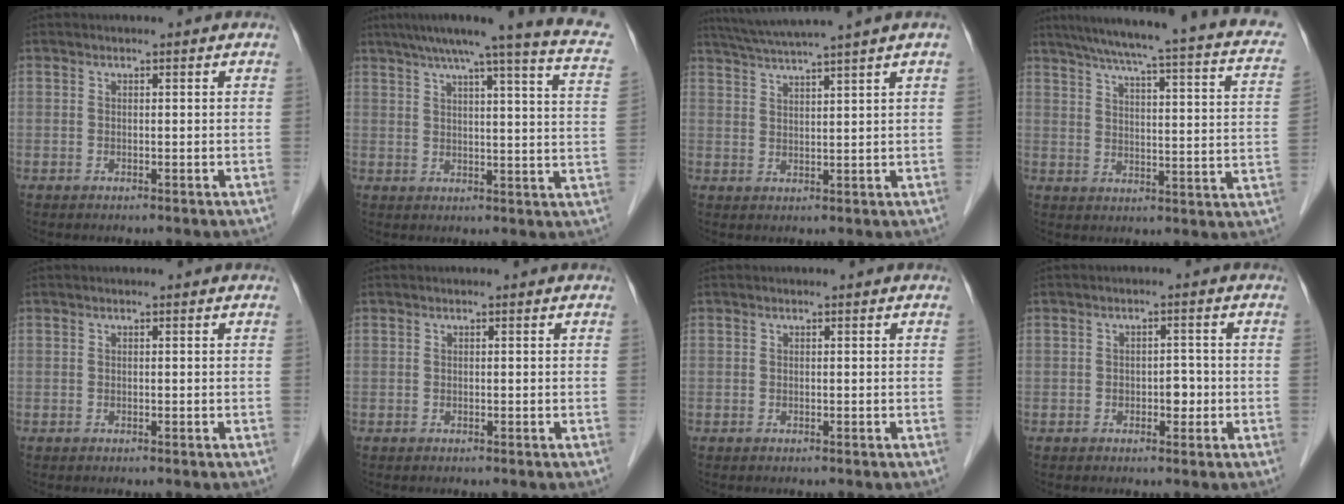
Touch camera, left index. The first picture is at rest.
{"total": 18.3, "force": [13.7, 0.1, 12.2], "torque": [-0.177, -0.002, 0.158]}
{"total": 8.4, "force": [6.9, -1.8, 4.5], "torque": [-0.076, 0.019, 0.110]}
{"total": 24.1, "force": [18.6, 2.4, 15.1], "torque": [-0.221, -0.008, 0.216]}
{"total": 0.0}
{"total": 0.0}
{"total": 0.0}
{"total": 2.3, "force": [-0.7, 1.4, 1.7], "torque": [-0.021, 0.005, -0.008]}